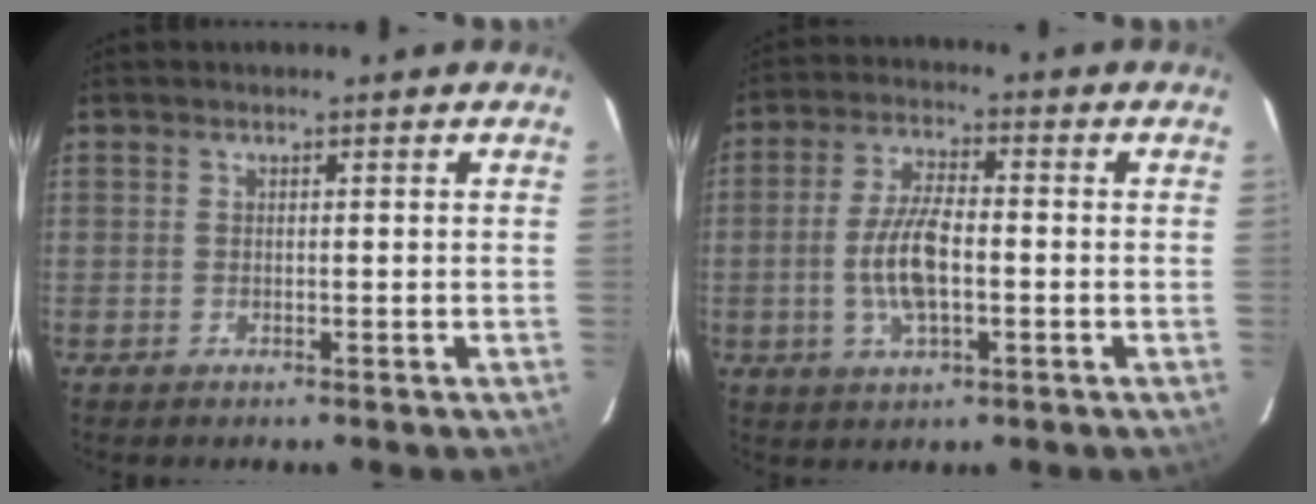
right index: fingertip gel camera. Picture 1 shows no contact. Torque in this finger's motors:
{"motor_torque": [0.36, -0.07, 0.32, 0.07]}